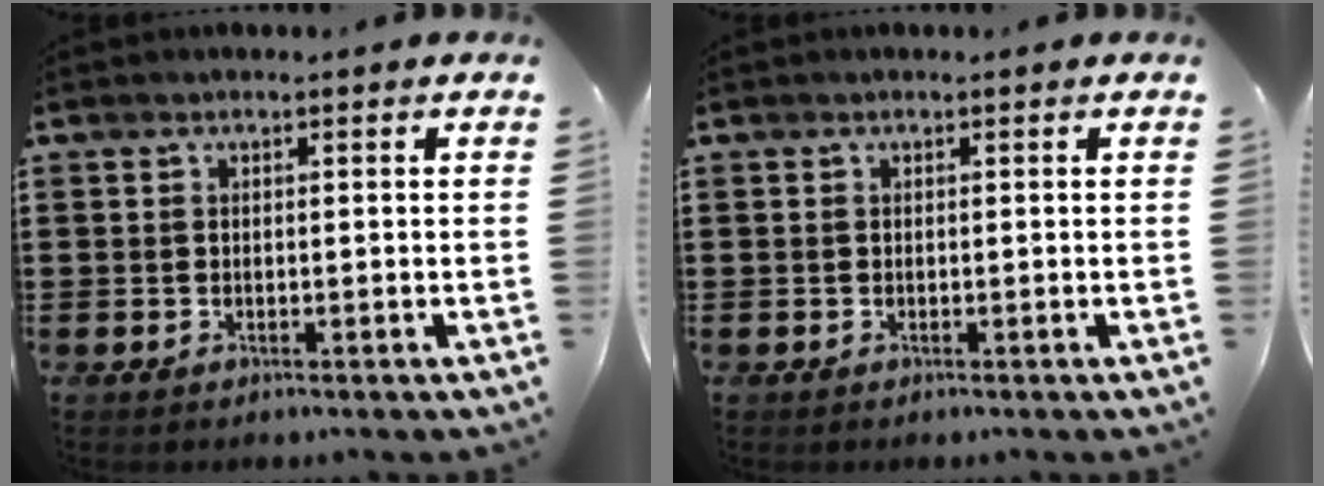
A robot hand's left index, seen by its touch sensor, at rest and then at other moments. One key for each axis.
{"total": 0.0}